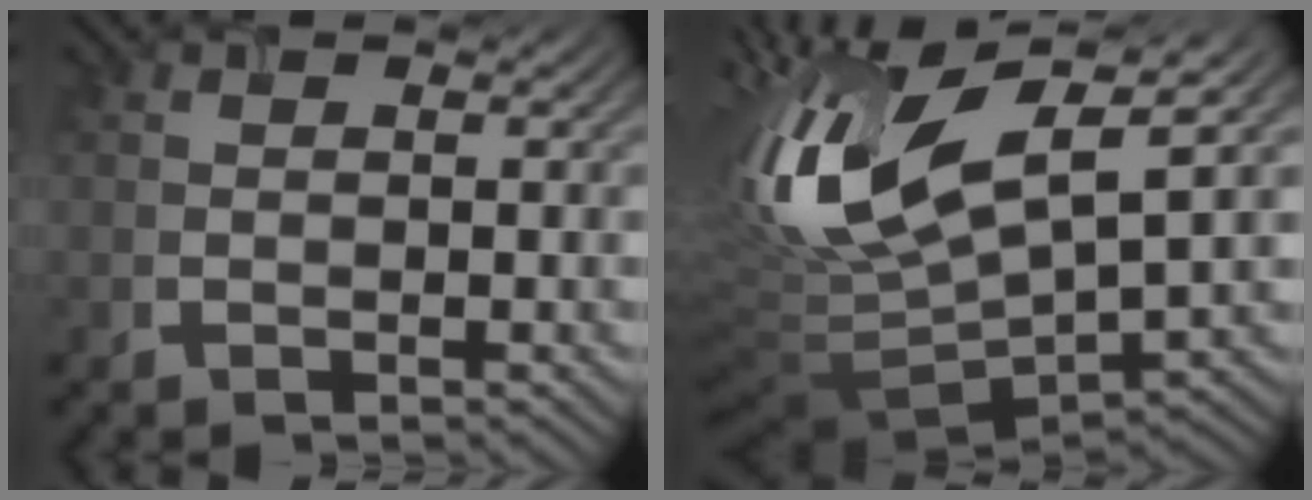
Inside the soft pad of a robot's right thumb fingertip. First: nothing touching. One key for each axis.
{"total": 16.9, "fx": 3.3, "fy": 5.8, "fz": 15.5, "tx": -0.335, "ty": 0.011, "tz": 0.066}